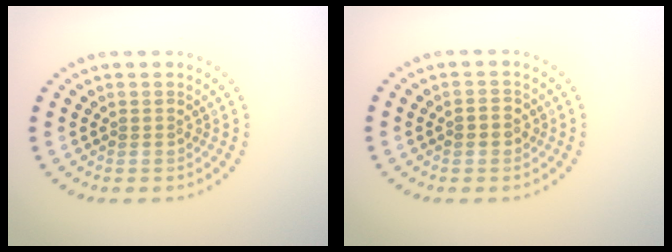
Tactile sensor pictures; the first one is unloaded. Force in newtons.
{"total": 1.1, "press": 1.1, "slide": 0.1}